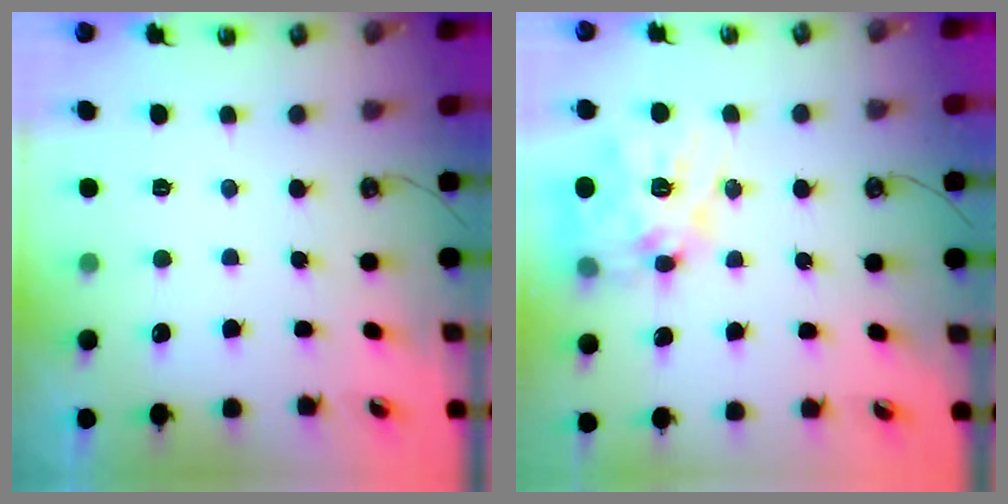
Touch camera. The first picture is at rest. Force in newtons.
{"total": 19.4, "press": 19.3, "slide": 1.9}